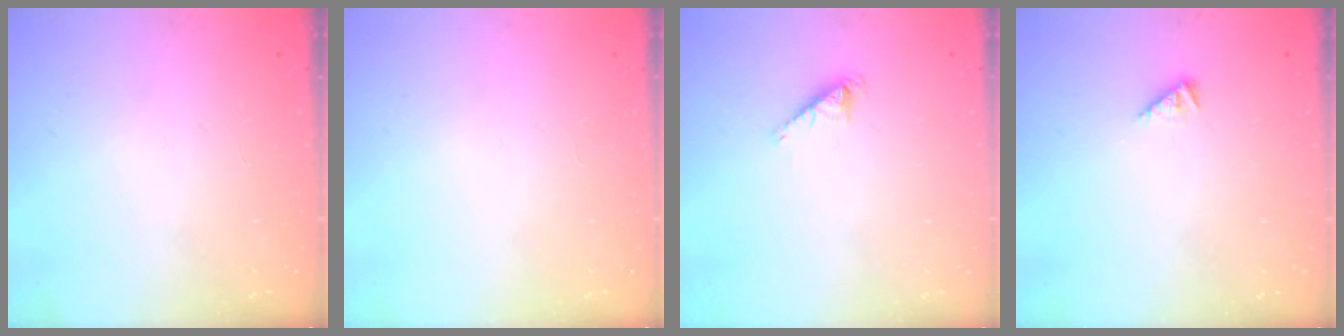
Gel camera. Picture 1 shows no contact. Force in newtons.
{"total": 0.0}
{"total": 1.5, "press": 1.4, "slide": 0.1}
{"total": 1.9, "press": 1.9, "slide": 0.4}